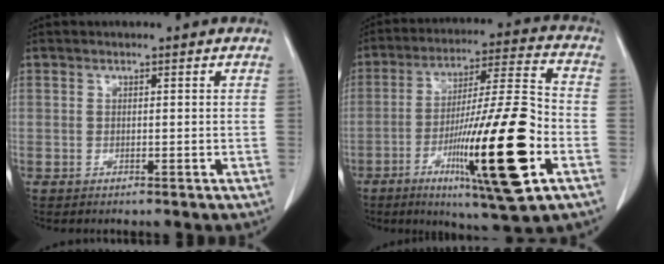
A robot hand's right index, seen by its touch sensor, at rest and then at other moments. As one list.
[{"total": 20.9, "force": [-7.2, 1.2, 19.5], "torque": [-0.320, -0.020, -0.115]}]